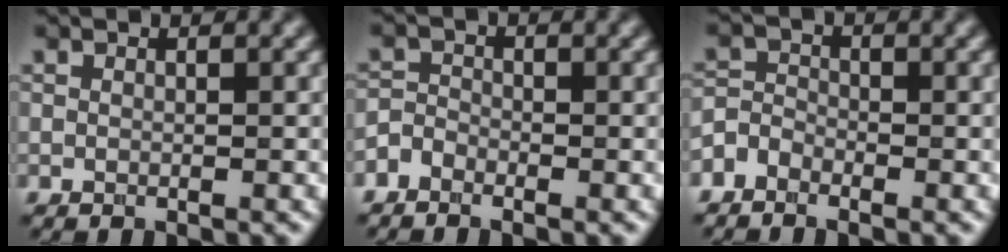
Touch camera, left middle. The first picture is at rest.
{"total": 1.6, "force": [-1.2, 0.9, 0.4], "torque": [-0.006, 0.005, -0.032]}
{"total": 2.0, "force": [-1.5, 1.1, 0.5], "torque": [-0.012, 0.006, -0.040]}